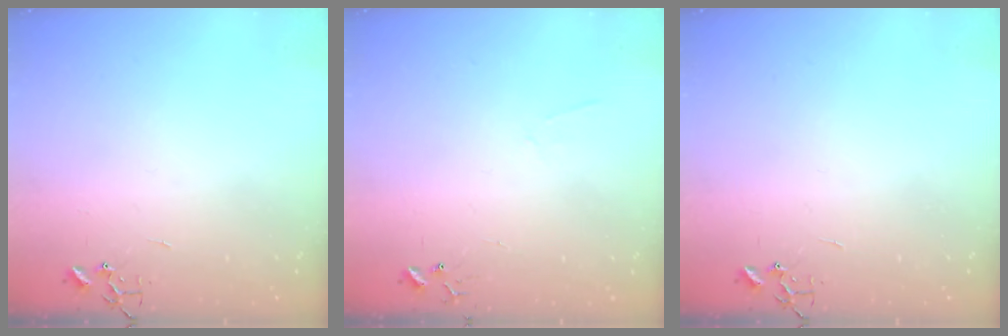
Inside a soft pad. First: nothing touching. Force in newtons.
{"total": 4.4, "press": 4.4, "slide": 0.4}
{"total": 0.0}